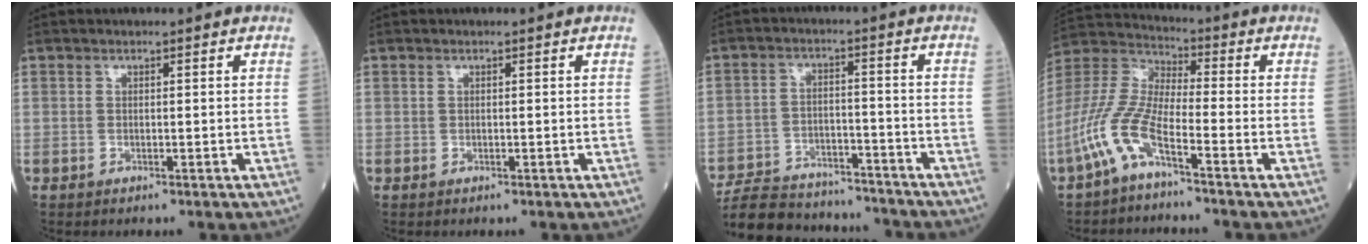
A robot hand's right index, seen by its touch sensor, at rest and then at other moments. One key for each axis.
{"total": 0.0}
{"total": 15.8, "fx": -14.7, "fy": 4.5, "fz": 3.8, "tx": -0.077, "ty": 0.019, "tz": -0.217}
{"total": 9.6, "fx": -5.3, "fy": 1.9, "fz": 7.8, "tx": -0.196, "ty": 0.000, "tz": -0.118}